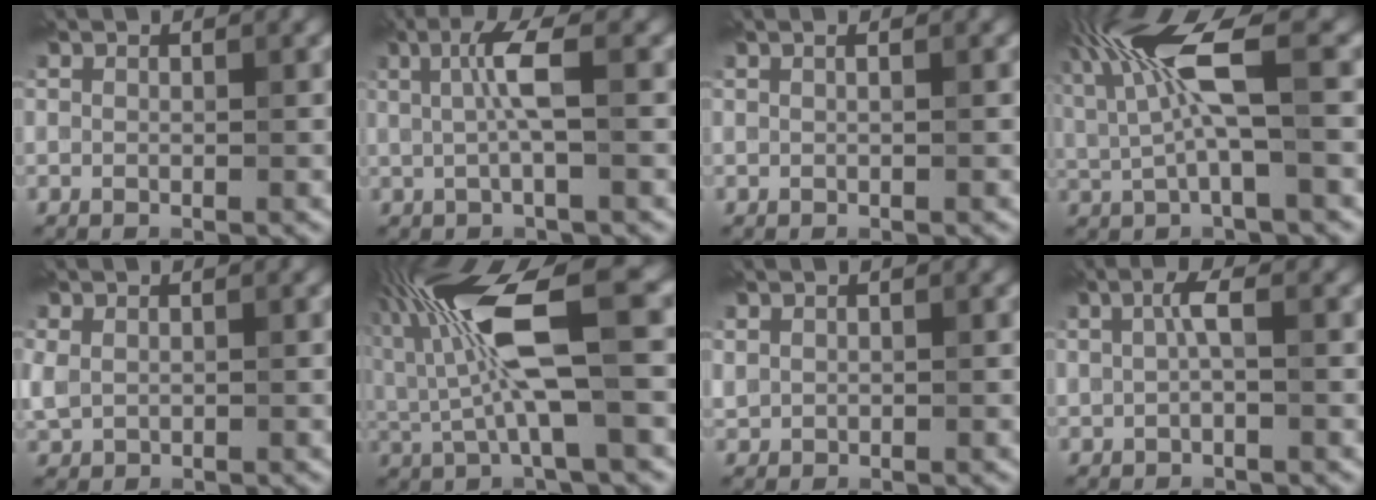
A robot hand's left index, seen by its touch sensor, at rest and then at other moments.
{"total": 3.4, "force": [0.4, 0.4, 3.4], "torque": [-0.068, 0.002, 0.004]}
{"total": 0.8, "force": [0.4, 0.3, 0.6], "torque": [-0.005, -0.002, 0.002]}
{"total": 8.0, "force": [2.3, 1.8, 7.4], "torque": [-0.157, 0.008, 0.043]}
{"total": 1.5, "force": [0.4, 1.1, 1.0], "torque": [-0.028, 0.000, 0.012]}
{"total": 11.3, "force": [1.5, 3.0, 10.8], "torque": [-0.208, 0.015, 0.021]}
{"total": 0.7, "force": [0.5, 0.4, 0.1], "torque": [-0.002, 0.001, 0.014]}
{"total": 1.7, "force": [0.2, 0.3, 1.7], "torque": [-0.036, 0.003, 0.003]}